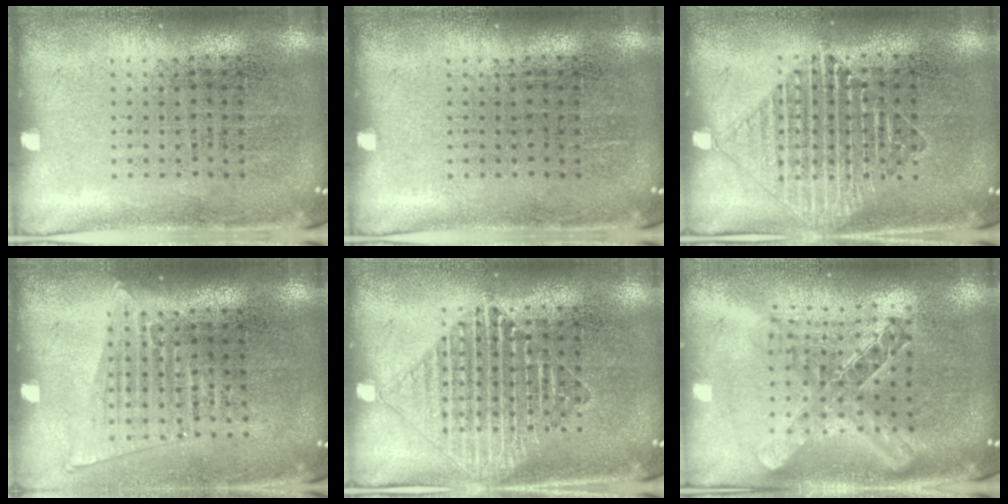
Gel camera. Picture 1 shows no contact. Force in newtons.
{"total": 0.0}
{"total": 1.3, "press": 1.3, "slide": 0.2}
{"total": 1.4, "press": 1.3, "slide": 0.5}
{"total": 1.3, "press": 1.3, "slide": 0.2}
{"total": 2.0, "press": 1.7, "slide": 1.1}